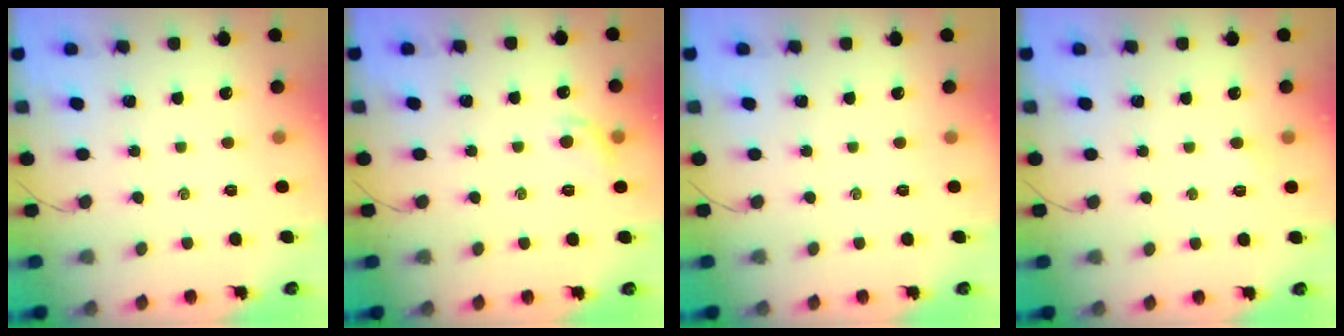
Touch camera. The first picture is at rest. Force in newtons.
{"total": 6.5, "press": 6.3, "slide": 1.4}
{"total": 0.0}
{"total": 1.5, "press": 1.4, "slide": 0.6}